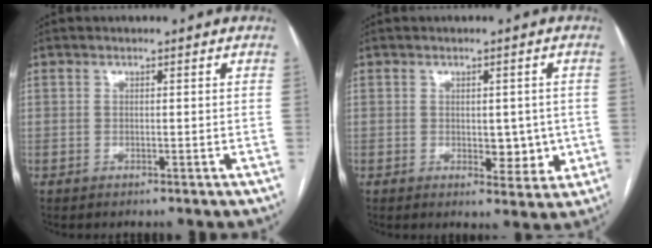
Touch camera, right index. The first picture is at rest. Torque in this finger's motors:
{"motor_torque": [0.23, 0.25, 0.11, 0.05]}